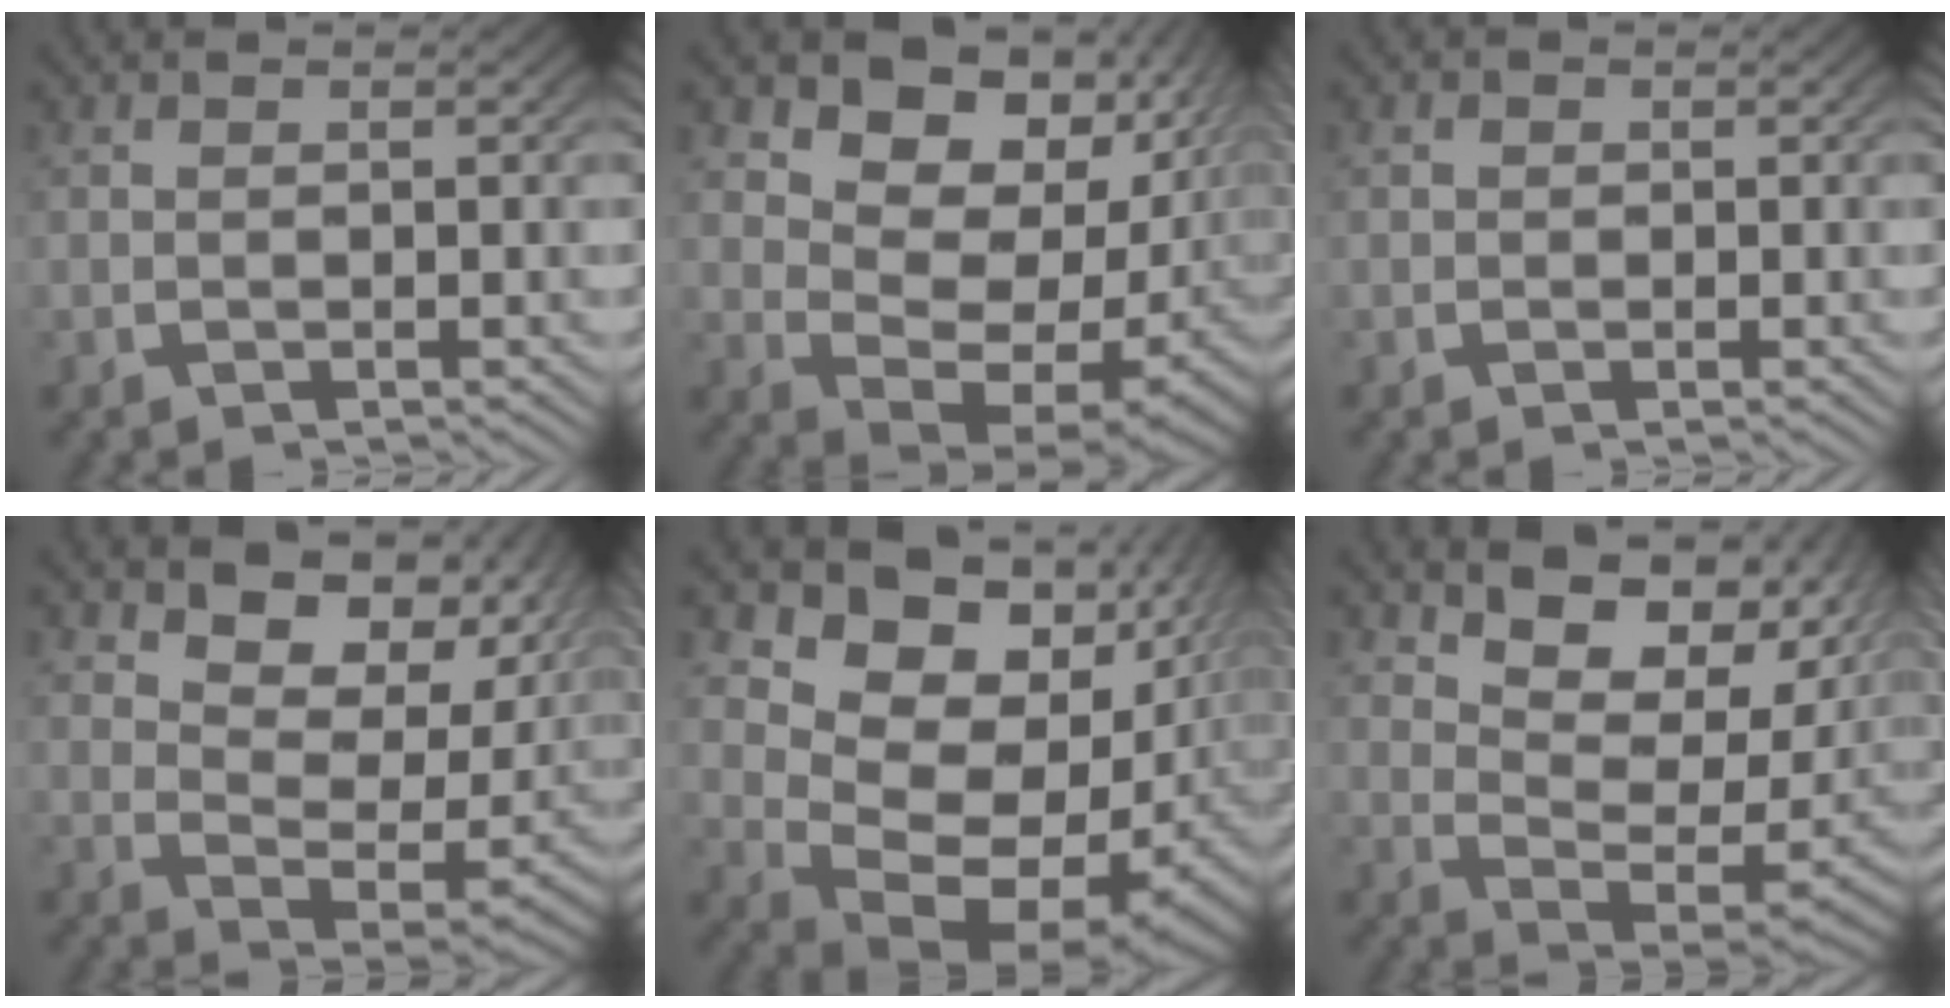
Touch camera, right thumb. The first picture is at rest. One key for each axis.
{"total": 13.1, "fx": 1.6, "fy": 8.9, "fz": 9.5, "tx": -0.161, "ty": -0.016, "tz": 0.019}
{"total": 0.9, "fx": 0.0, "fy": 0.8, "fz": 0.3, "tx": 0.000, "ty": -0.002, "tz": -0.001}
{"total": 9.3, "fx": 2.9, "fy": 5.8, "fz": 6.7, "tx": -0.106, "ty": -0.007, "tz": 0.038}
{"total": 15.6, "fx": -0.4, "fy": 11.2, "fz": 10.9, "tx": -0.192, "ty": -0.041, "tz": -0.004}
{"total": 10.5, "fx": 3.0, "fy": 6.3, "fz": 7.8, "tx": -0.133, "ty": -0.012, "tz": 0.042}